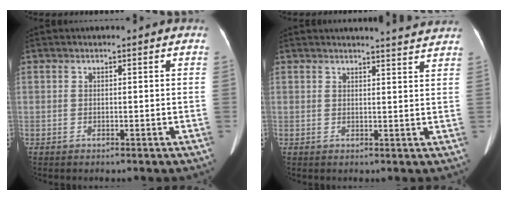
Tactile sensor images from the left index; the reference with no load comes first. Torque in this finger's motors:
{"motor_torque": [-0.95, -1.02, -0.16, 0.01]}